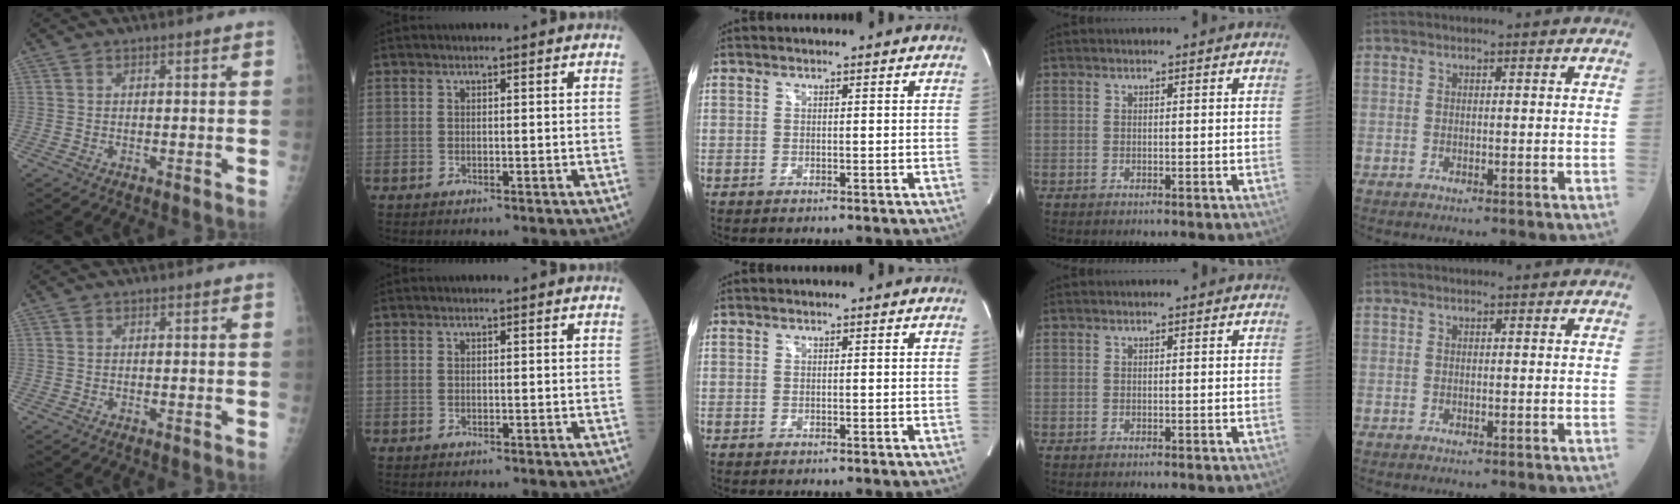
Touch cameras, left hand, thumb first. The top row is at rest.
{}